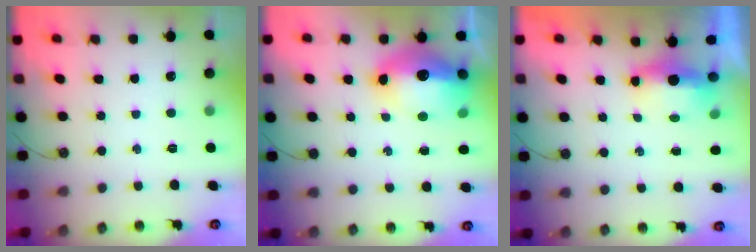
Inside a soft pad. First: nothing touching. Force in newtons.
{"total": 17.7, "press": 17.6, "slide": 2.0}
{"total": 8.2, "press": 5.7, "slide": 6.0}